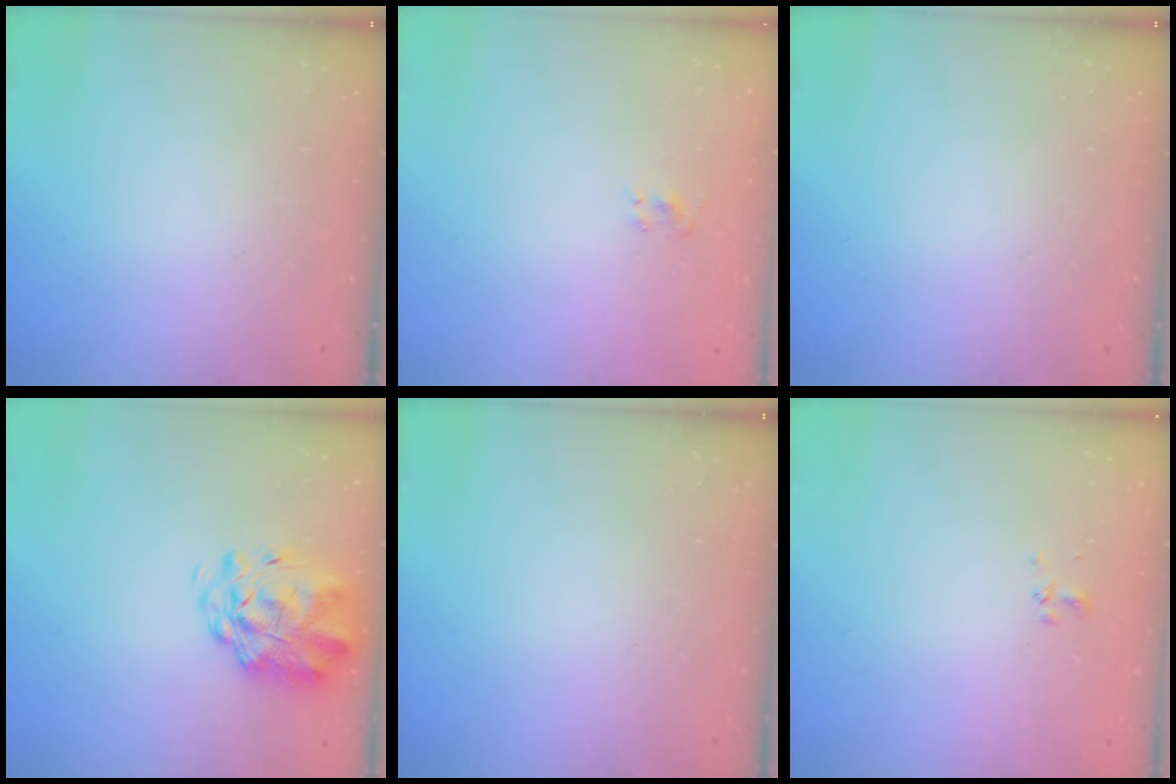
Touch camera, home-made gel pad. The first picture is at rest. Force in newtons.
{"total": 1.6, "press": 1.4, "slide": 0.9}
{"total": 0.0}
{"total": 3.2, "press": 2.6, "slide": 1.8}
{"total": 0.0}
{"total": 1.7, "press": 1.5, "slide": 0.8}